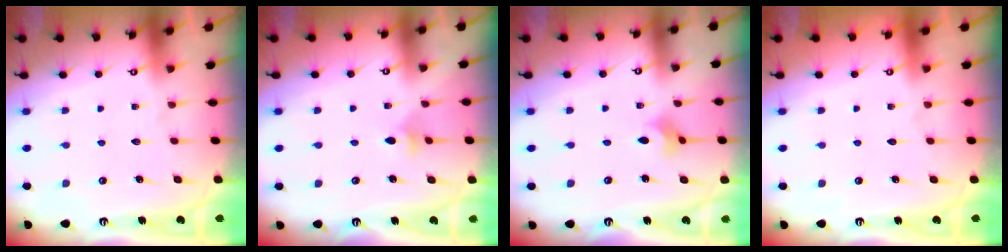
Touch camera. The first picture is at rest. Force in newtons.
{"total": 3.4, "press": 3.3, "slide": 0.6}
{"total": 2.8, "press": 2.8, "slide": 0.7}
{"total": 0.0}